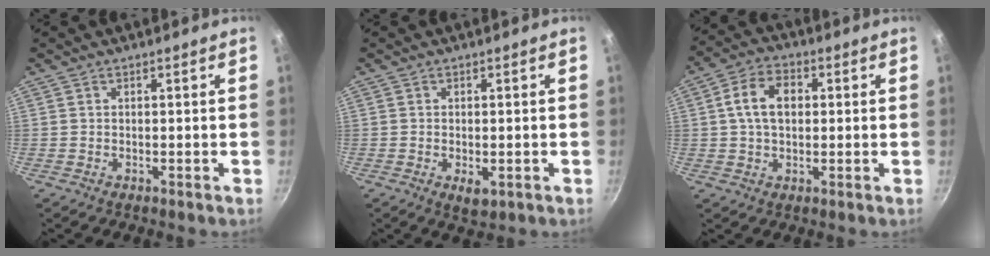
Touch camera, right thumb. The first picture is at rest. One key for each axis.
{"total": 3.2, "fx": -0.9, "fy": 1.7, "fz": 2.6, "tx": -0.038, "ty": -0.009, "tz": -0.010}
{"total": 8.6, "fx": 1.2, "fy": 6.0, "fz": 6.1, "tx": -0.092, "ty": 0.018, "tz": 0.013}